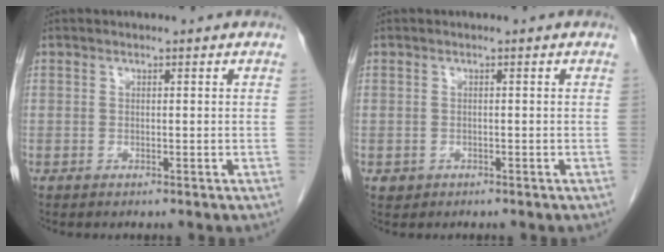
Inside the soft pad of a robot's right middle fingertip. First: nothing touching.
{"total": 1.0, "force": [-0.4, 0.9, 0.1], "torque": [-0.003, 0.004, 0.000]}